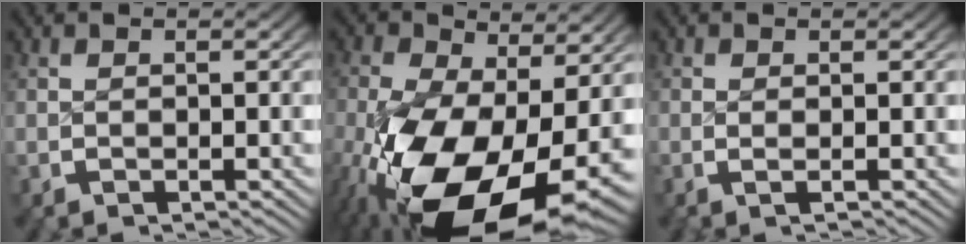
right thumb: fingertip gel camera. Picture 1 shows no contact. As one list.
[{"total": 19.0, "force": [-4.7, 11.7, 14.3], "torque": [-0.275, -0.090, -0.029]}, {"total": 0.5, "force": [0.0, 0.1, 0.5], "torque": [-0.016, -0.007, 0.000]}]